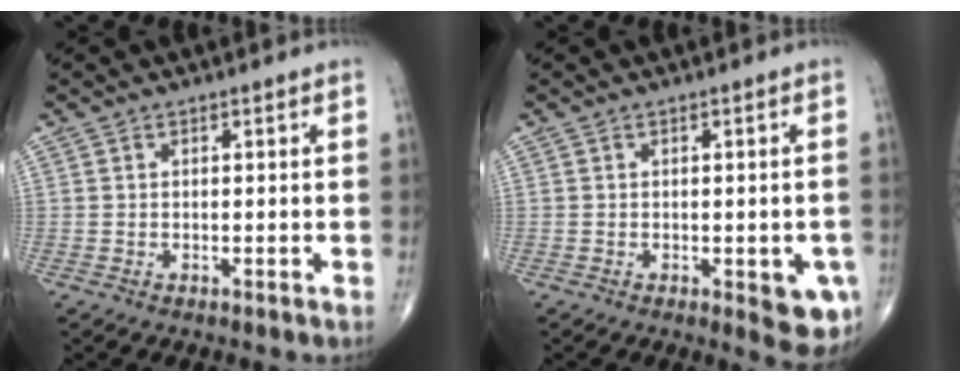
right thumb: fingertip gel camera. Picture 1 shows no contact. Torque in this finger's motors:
{"motor_torque": [1.06, 1.33, 0.43, -0.47, 0.17]}